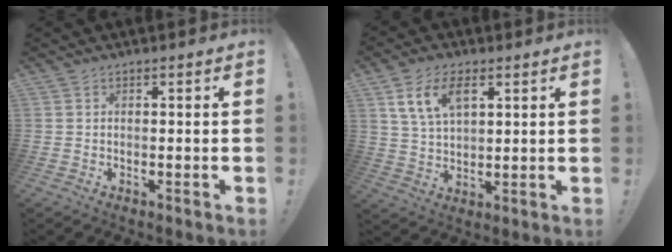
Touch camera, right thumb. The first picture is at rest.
{"total": 10.3, "force": [5.1, 5.5, 7.1], "torque": [-0.129, -0.010, 0.094]}